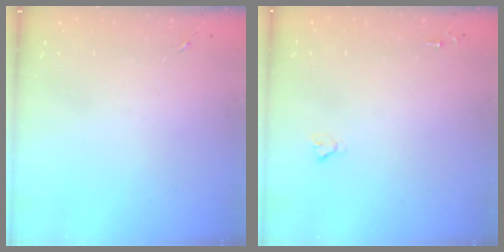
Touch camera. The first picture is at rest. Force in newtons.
{"total": 1.8, "press": 1.8, "slide": 0.1}